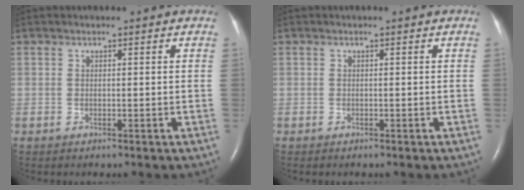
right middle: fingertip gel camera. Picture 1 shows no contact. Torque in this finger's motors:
{"motor_torque": [-0.09, -0.15, -0.07, 0.00]}